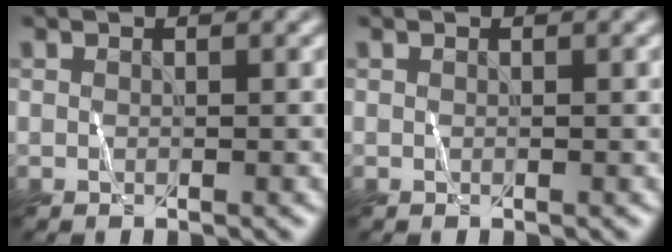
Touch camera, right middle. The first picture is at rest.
{"total": 0.0}